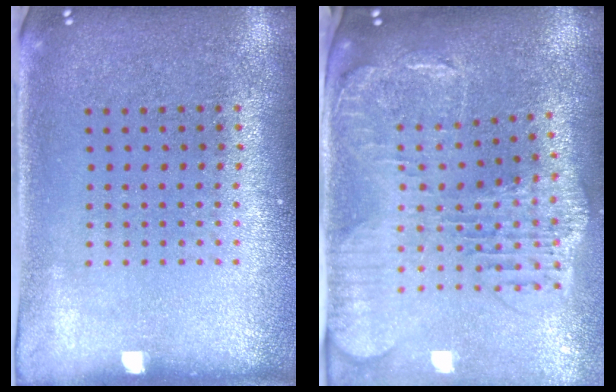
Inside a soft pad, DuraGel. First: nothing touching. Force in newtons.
{"total": 2.2, "press": 2.0, "slide": 1.0}